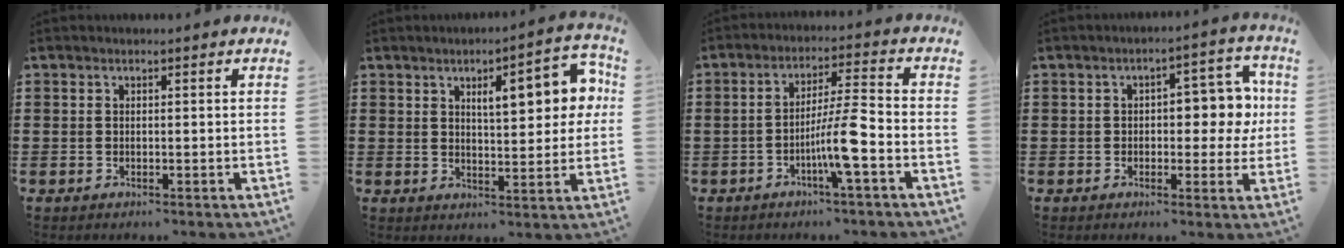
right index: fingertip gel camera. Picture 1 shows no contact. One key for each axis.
{"total": 8.6, "fx": 3.2, "fy": 3.0, "fz": 7.4, "tx": -0.108, "ty": -0.006, "tz": 0.044}
{"total": 7.4, "fx": -3.1, "fy": 0.1, "fz": 6.8, "tx": -0.125, "ty": -0.002, "tz": -0.060}
{"total": 7.7, "fx": 0.6, "fy": 4.4, "fz": 6.2, "tx": -0.080, "ty": 0.000, "tz": 0.001}